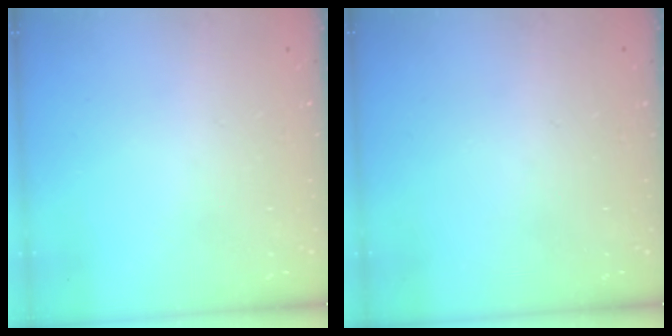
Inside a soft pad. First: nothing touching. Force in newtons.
{"total": 0.0}